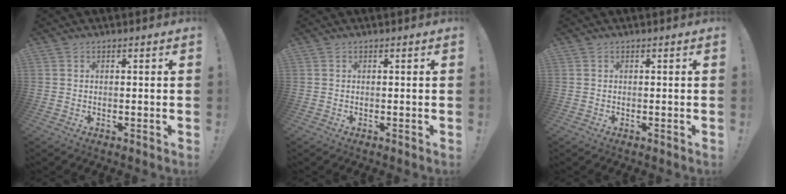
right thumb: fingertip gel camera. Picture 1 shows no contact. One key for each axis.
{"total": 0.0}
{"total": 0.0}